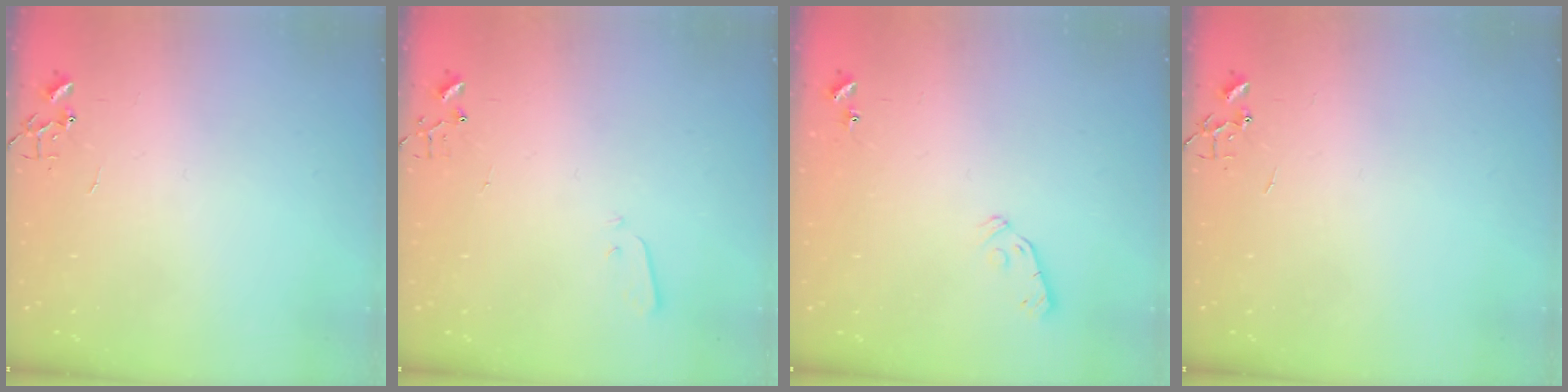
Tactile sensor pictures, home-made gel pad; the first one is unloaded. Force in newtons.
{"total": 2.1, "press": 2.0, "slide": 0.4}
{"total": 5.9, "press": 5.9, "slide": 0.6}
{"total": 0.0}